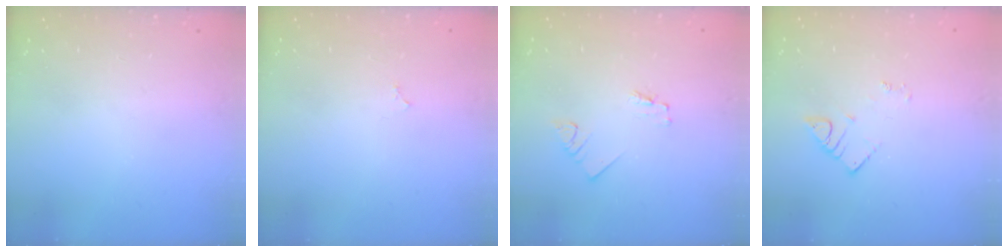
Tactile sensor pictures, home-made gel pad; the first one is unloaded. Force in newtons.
{"total": 1.8, "press": 1.8, "slide": 0.3}
{"total": 1.2, "press": 1.2, "slide": 0.1}
{"total": 2.7, "press": 2.7, "slide": 0.4}